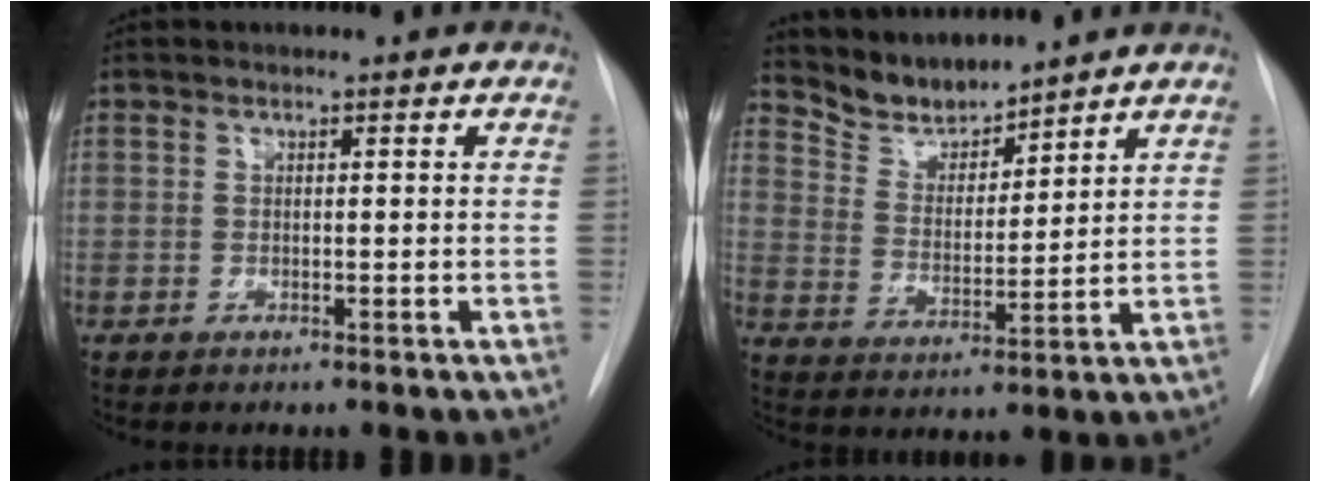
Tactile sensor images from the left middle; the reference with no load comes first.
{"total": 7.0, "force": [6.9, 1.1, 0.3], "torque": [-0.012, 0.002, 0.141]}